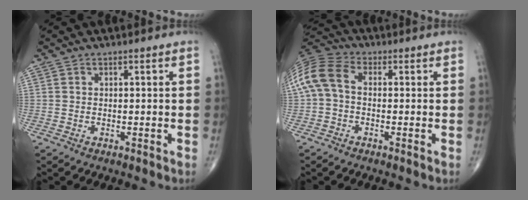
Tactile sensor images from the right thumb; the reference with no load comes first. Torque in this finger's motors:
{"motor_torque": [-0.09, 0.45, 0.78, -0.09, 0.30]}